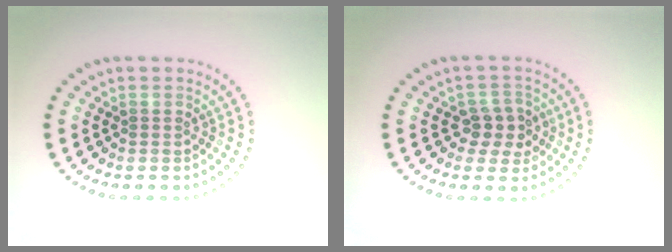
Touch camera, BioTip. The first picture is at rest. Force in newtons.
{"total": 2.7, "press": 2.5, "slide": 0.9}